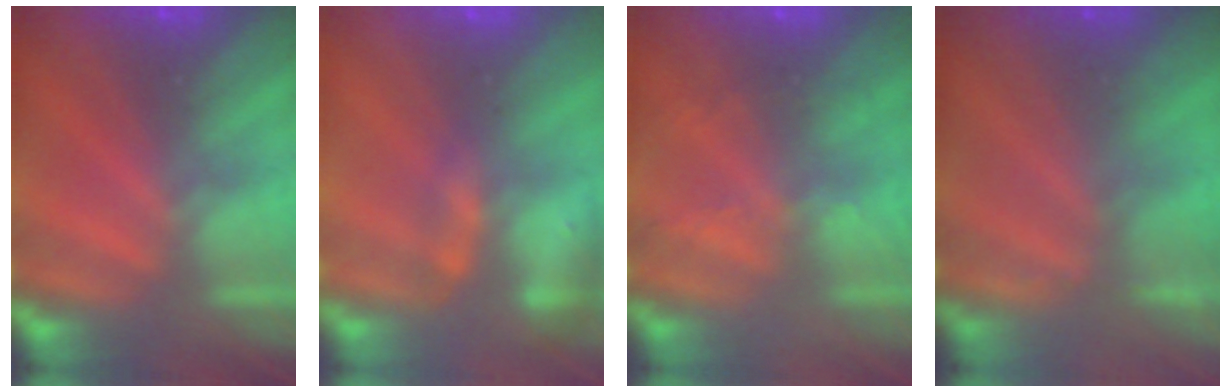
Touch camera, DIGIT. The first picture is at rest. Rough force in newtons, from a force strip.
{"total": 2.4}
{"total": 2.1}
{"total": 2.3}